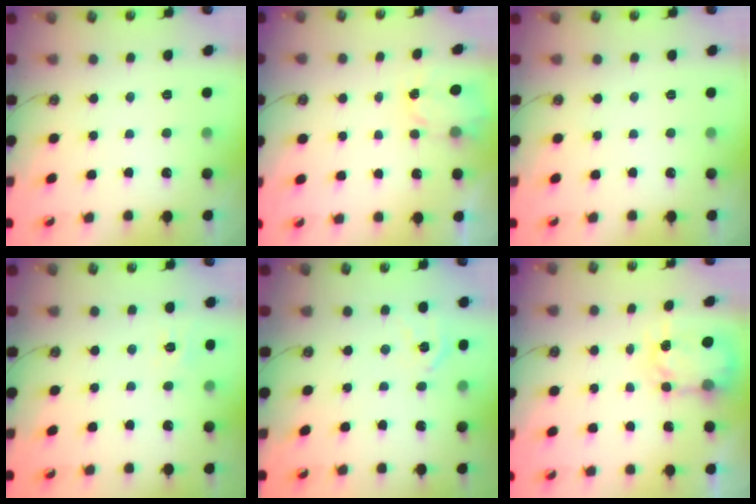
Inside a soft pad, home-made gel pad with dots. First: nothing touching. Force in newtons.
{"total": 2.3, "press": 2.3, "slide": 0.4}
{"total": 0.0}
{"total": 6.2, "press": 6.1, "slide": 0.6}
{"total": 8.3, "press": 8.3, "slide": 1.1}
{"total": 5.4, "press": 5.4, "slide": 0.4}